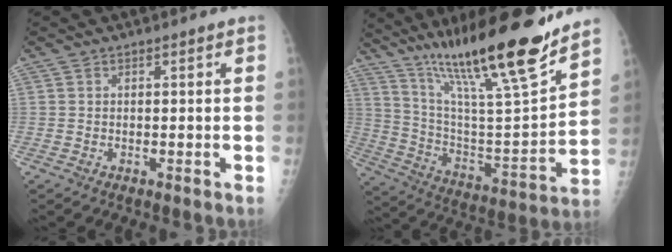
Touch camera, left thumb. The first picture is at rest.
{"total": 25.7, "force": [18.8, 3.1, 17.3], "torque": [-0.265, -0.075, 0.327]}